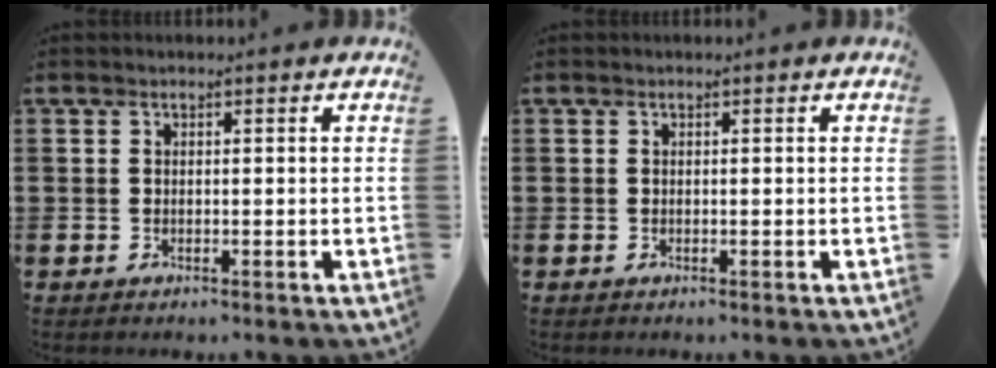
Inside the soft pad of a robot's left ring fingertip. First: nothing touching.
{"total": 0.0}